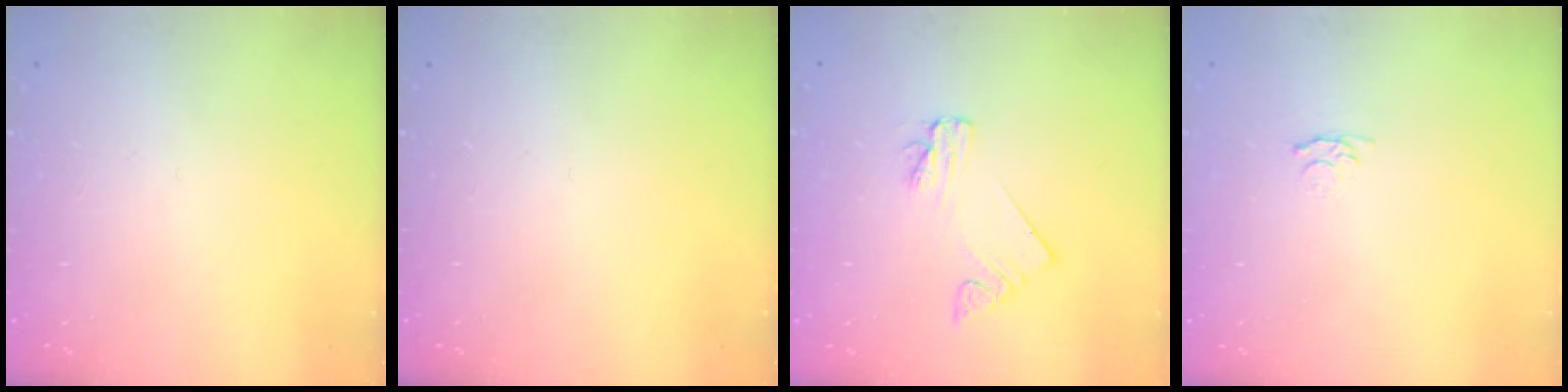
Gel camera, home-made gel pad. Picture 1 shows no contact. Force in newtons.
{"total": 0.0}
{"total": 1.9, "press": 1.9, "slide": 0.2}
{"total": 3.0, "press": 3.0, "slide": 0.5}